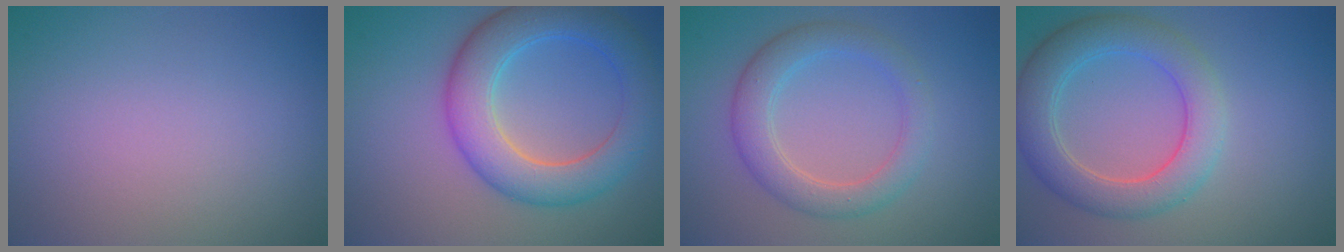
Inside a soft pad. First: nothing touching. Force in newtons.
{"total": 6.7, "press": 6.7, "slide": 0.3}
{"total": 3.9, "press": 3.9, "slide": 0.2}
{"total": 5.5, "press": 5.5, "slide": 0.2}